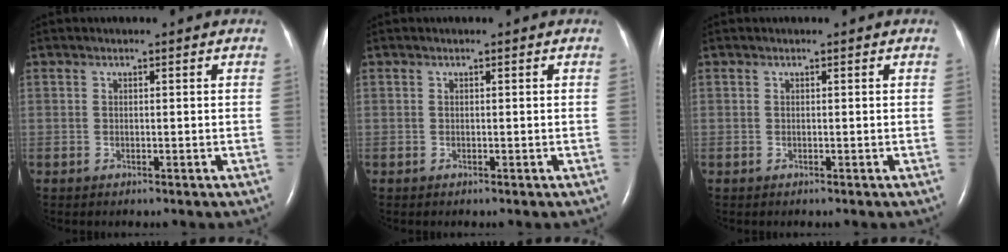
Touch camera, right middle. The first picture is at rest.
{"total": 0.0}
{"total": 0.0}